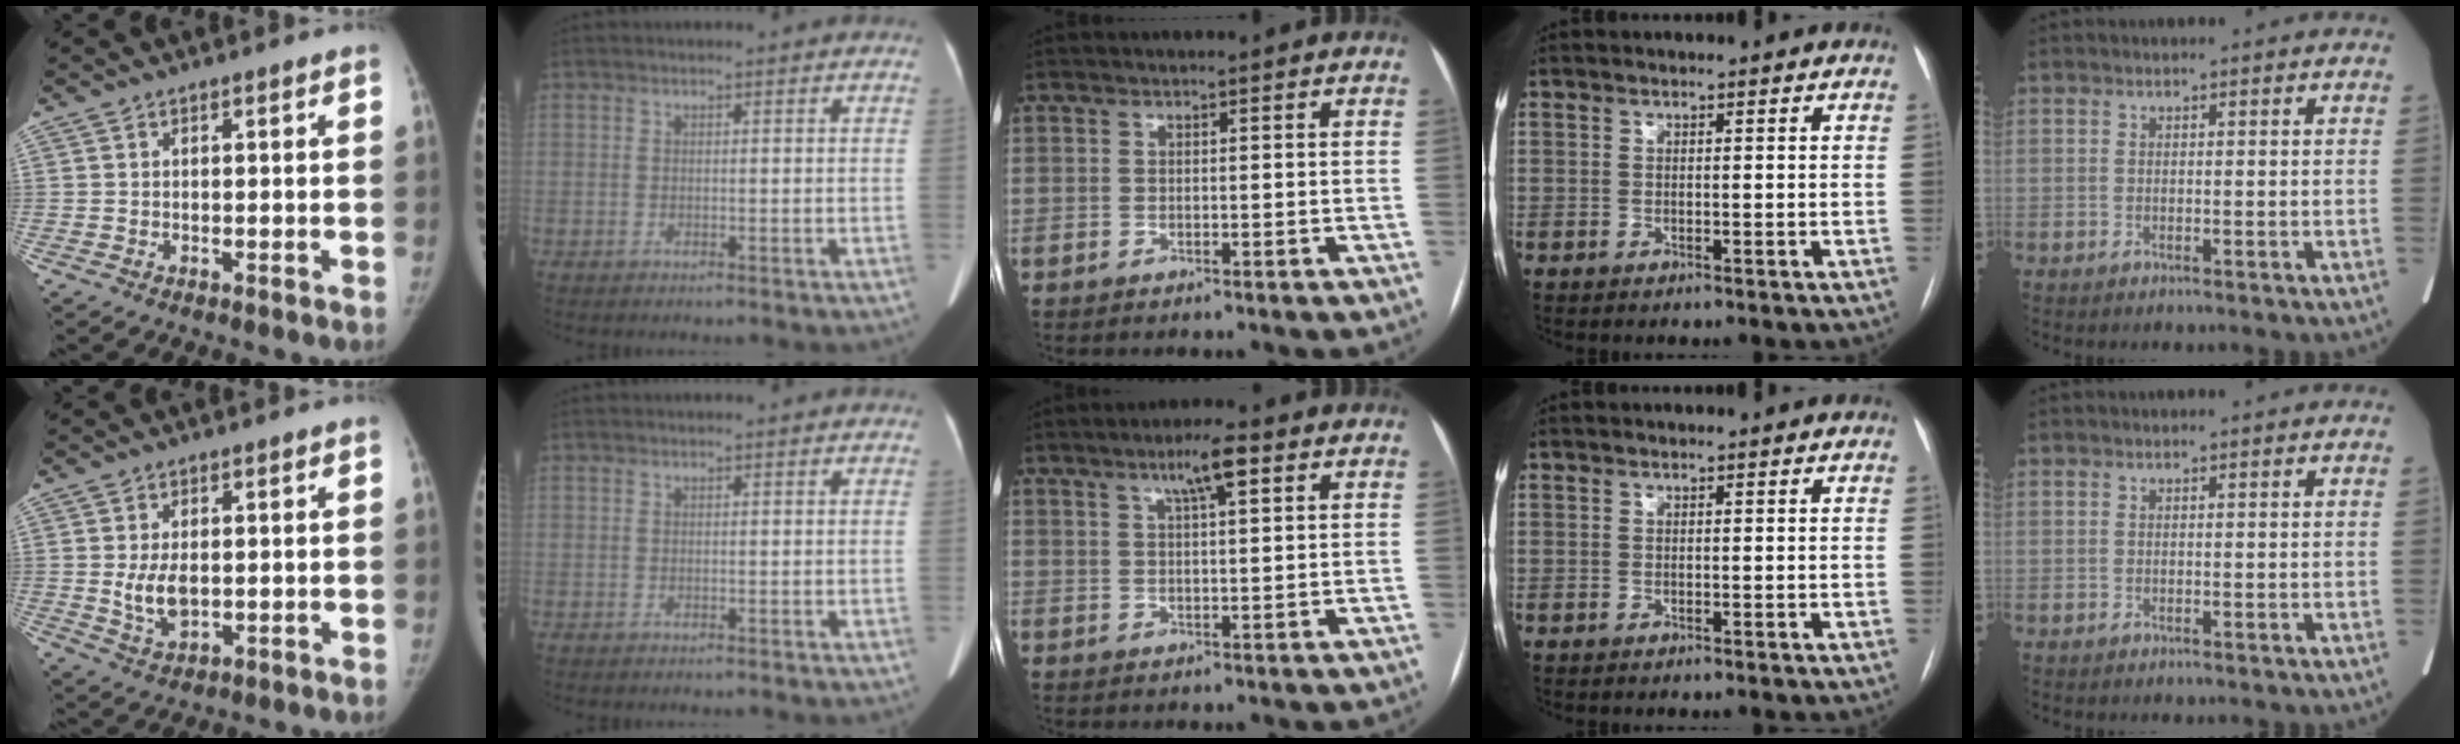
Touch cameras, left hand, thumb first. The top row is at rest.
{"thumb": {"total": 5.2, "force": [0.1, 3.0, 4.2], "torque": [-0.075, -0.010, 0.008]}, "middle": {"total": 5.5, "force": [2.9, 0.7, 4.7], "torque": [-0.082, 0.011, 0.047]}}